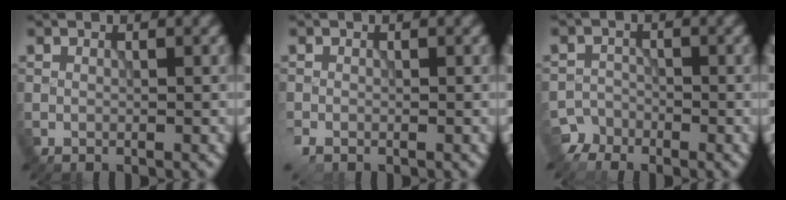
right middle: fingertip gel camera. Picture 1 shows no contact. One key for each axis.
{"total": 1.5, "fx": -0.8, "fy": 0.7, "fz": 1.0, "tx": -0.028, "ty": -0.009, "tz": -0.017}
{"total": 2.6, "fx": -2.3, "fy": 1.2, "fz": -0.4, "tx": 0.014, "ty": 0.005, "tz": -0.041}